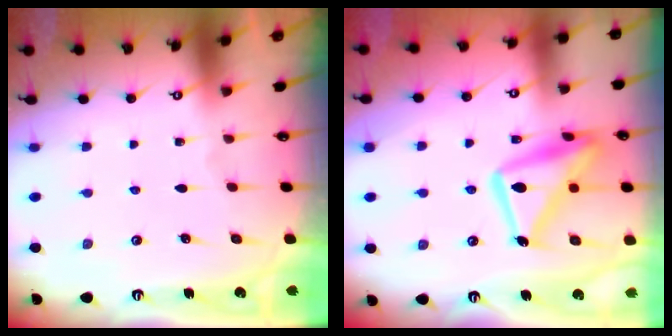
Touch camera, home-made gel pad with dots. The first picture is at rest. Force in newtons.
{"total": 17.0, "press": 16.9, "slide": 1.2}